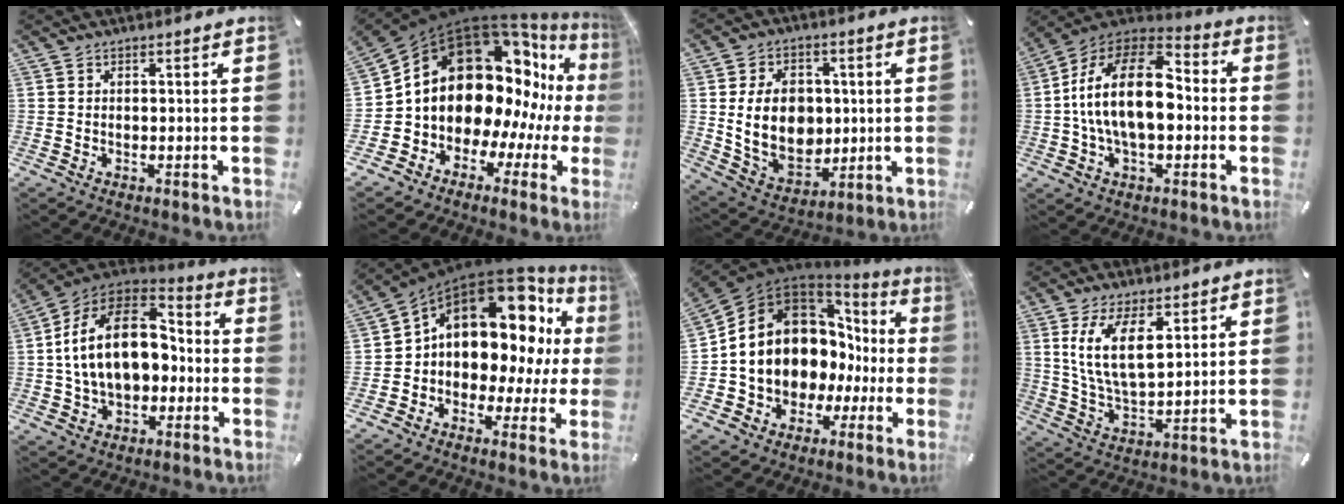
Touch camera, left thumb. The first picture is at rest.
{"total": 19.9, "force": [6.6, 14.7, 11.8], "torque": [-0.182, -0.081, 0.136]}
{"total": 15.0, "force": [1.2, 11.8, 9.1], "torque": [-0.188, 0.002, 0.026]}
{"total": 19.8, "force": [0.0, 11.8, 15.9], "torque": [-0.310, 0.005, -0.007]}
{"total": 20.0, "force": [0.2, 14.0, 14.3], "torque": [-0.272, 0.015, 0.003]}
{"total": 15.7, "force": [6.8, 10.3, 9.6], "torque": [-0.134, -0.061, 0.116]}
{"total": 15.8, "force": [3.0, 12.6, 9.1], "torque": [-0.171, -0.040, 0.059]}
{"total": 11.7, "force": [5.6, 5.5, 8.7], "torque": [-0.185, -0.014, 0.099]}